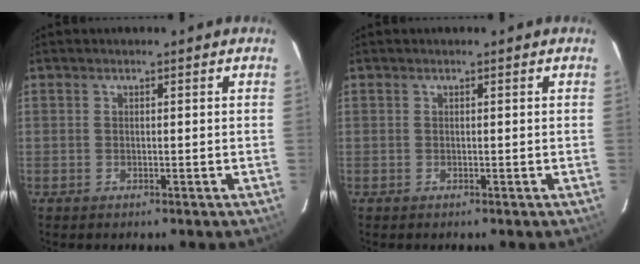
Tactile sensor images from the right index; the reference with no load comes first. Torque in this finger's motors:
{"motor_torque": [0.00, 0.00, 0.00, 0.00]}